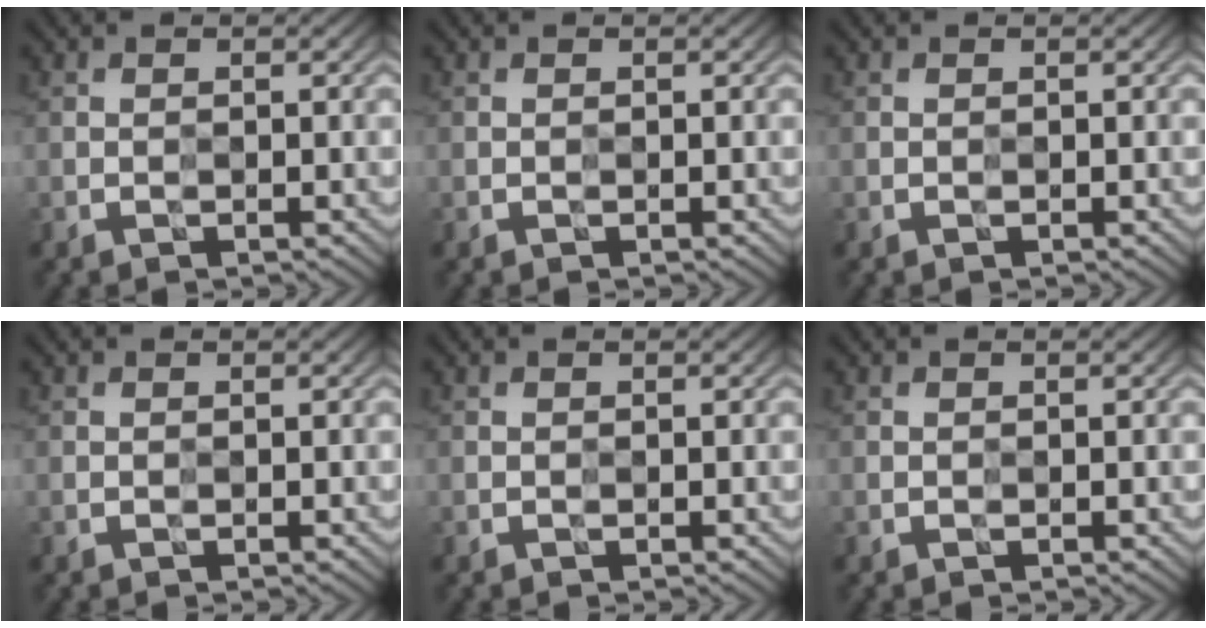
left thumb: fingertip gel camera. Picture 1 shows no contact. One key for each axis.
{"total": 0.0}
{"total": 0.0}
{"total": 0.0}
{"total": 0.0}
{"total": 0.0}